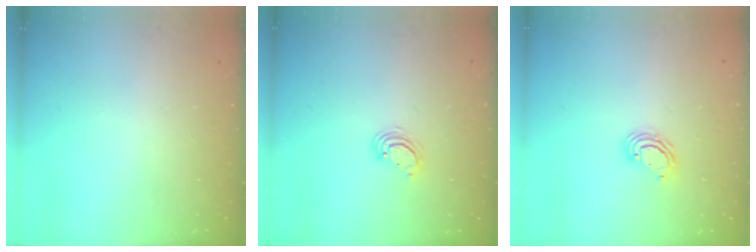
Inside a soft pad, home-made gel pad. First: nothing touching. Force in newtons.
{"total": 4.1, "press": 4.1, "slide": 0.2}
{"total": 5.6, "press": 5.6, "slide": 0.4}